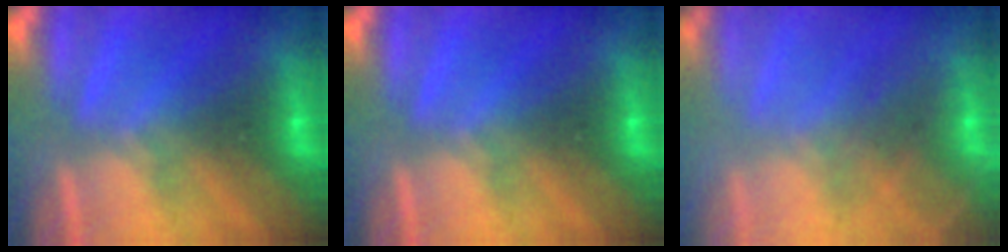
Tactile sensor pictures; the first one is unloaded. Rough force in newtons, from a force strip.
{"total": 0.0}
{"total": 7.0}